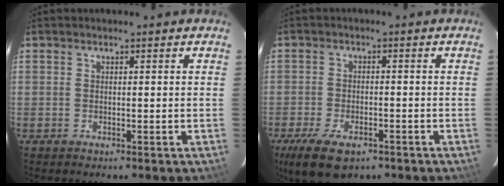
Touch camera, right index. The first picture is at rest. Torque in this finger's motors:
{"motor_torque": [0.73, -0.77, 0.45, 0.10]}